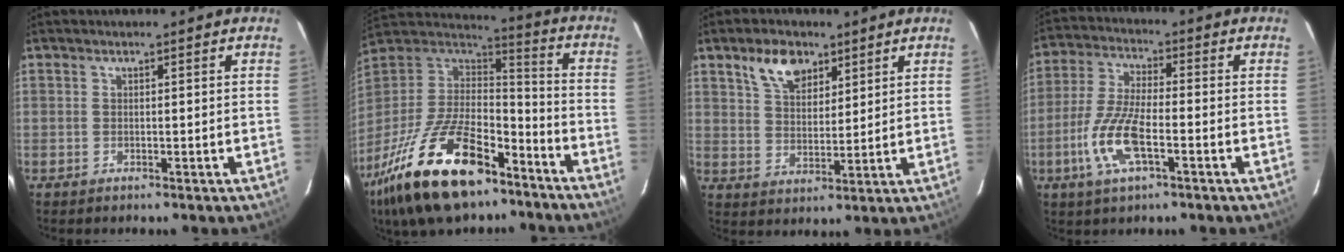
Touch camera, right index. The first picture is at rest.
{"total": 28.0, "force": [-17.6, 12.2, 18.1], "torque": [-0.366, -0.026, -0.291]}
{"total": 8.2, "force": [5.1, 4.6, 4.5], "torque": [-0.079, 0.013, 0.095]}
{"total": 10.9, "force": [-4.1, 3.3, 9.5], "torque": [-0.207, -0.004, -0.082]}